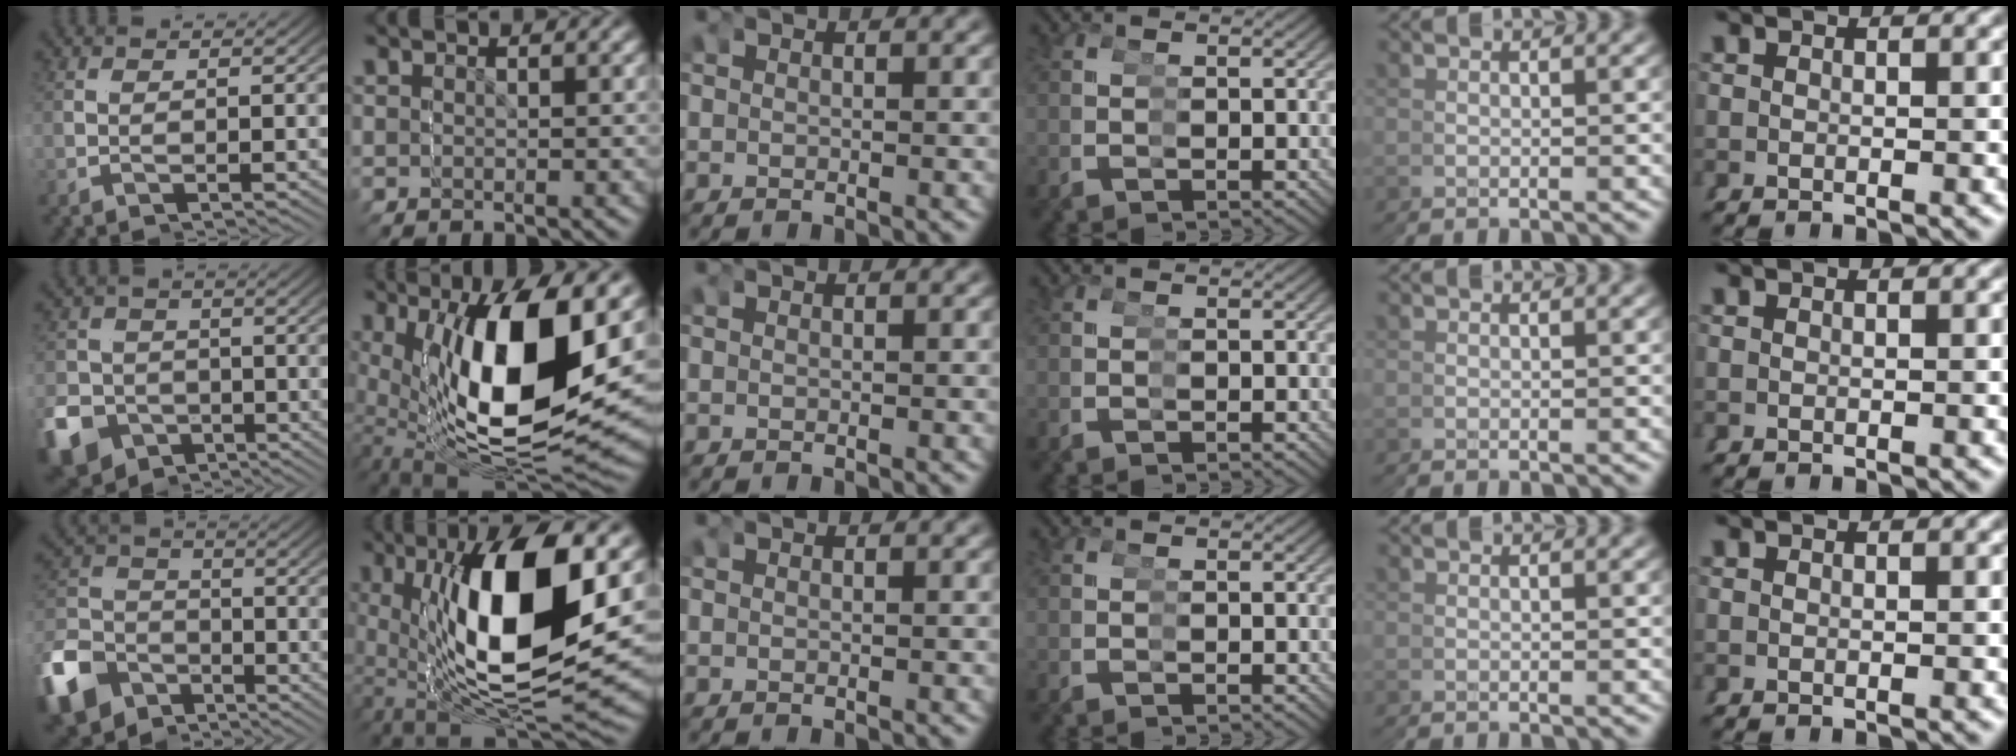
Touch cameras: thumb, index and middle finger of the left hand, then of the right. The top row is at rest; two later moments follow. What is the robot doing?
{"motion": "grasp_and_lifting", "object": "markers"}